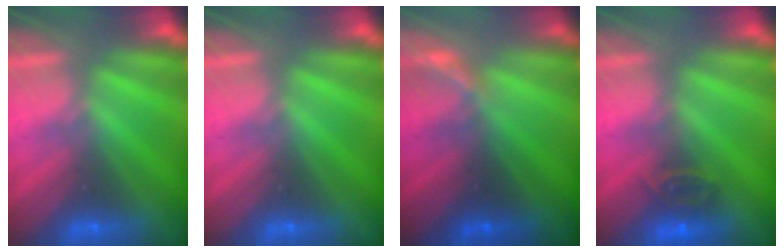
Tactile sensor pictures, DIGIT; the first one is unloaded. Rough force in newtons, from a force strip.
{"total": 0.0}
{"total": 1.3}
{"total": 2.5}